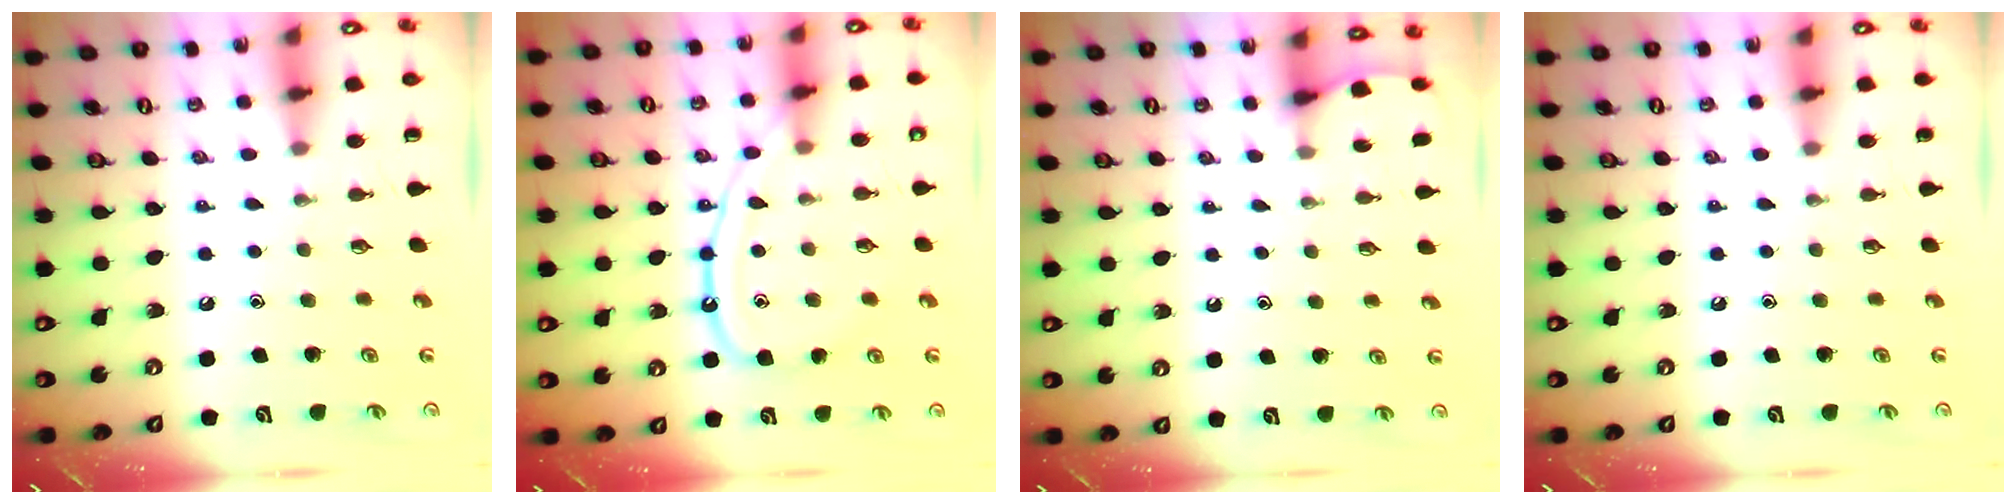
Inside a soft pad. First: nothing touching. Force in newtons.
{"total": 13.7, "press": 13.6, "slide": 1.3}
{"total": 2.6, "press": 2.6, "slide": 0.3}
{"total": 0.0}